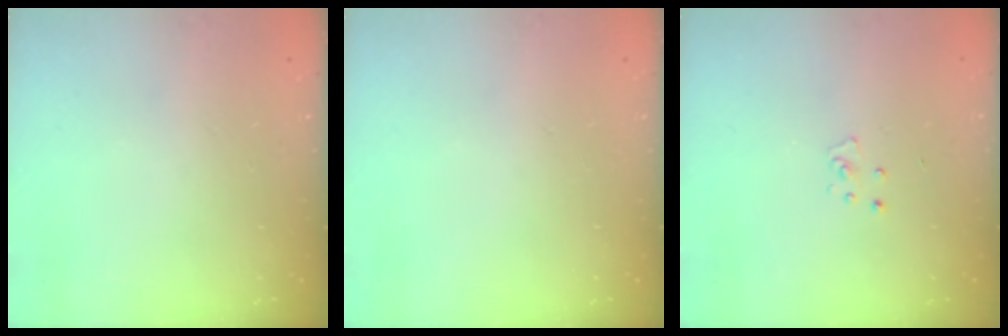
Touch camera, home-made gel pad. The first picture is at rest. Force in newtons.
{"total": 0.0}
{"total": 2.6, "press": 2.6, "slide": 0.2}